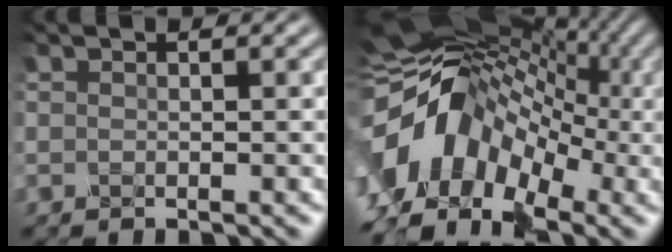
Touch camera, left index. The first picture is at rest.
{"total": 11.6, "force": [-2.3, 9.0, 7.0], "torque": [-0.138, 0.008, -0.057]}